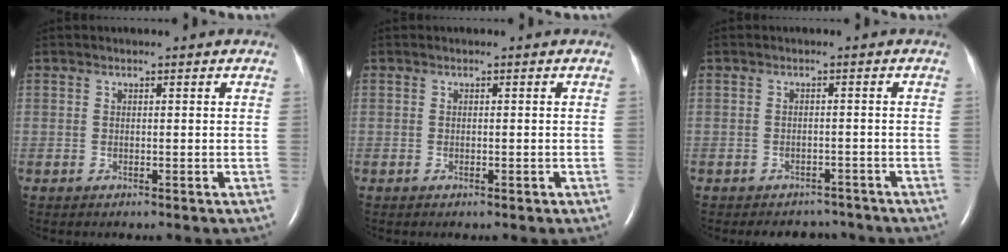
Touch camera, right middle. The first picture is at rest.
{"total": 0.8, "force": [-0.4, 0.2, 0.6], "torque": [-0.013, -0.001, -0.002]}
{"total": 5.3, "force": [-4.8, 2.3, 0.5], "torque": [-0.006, 0.006, -0.054]}